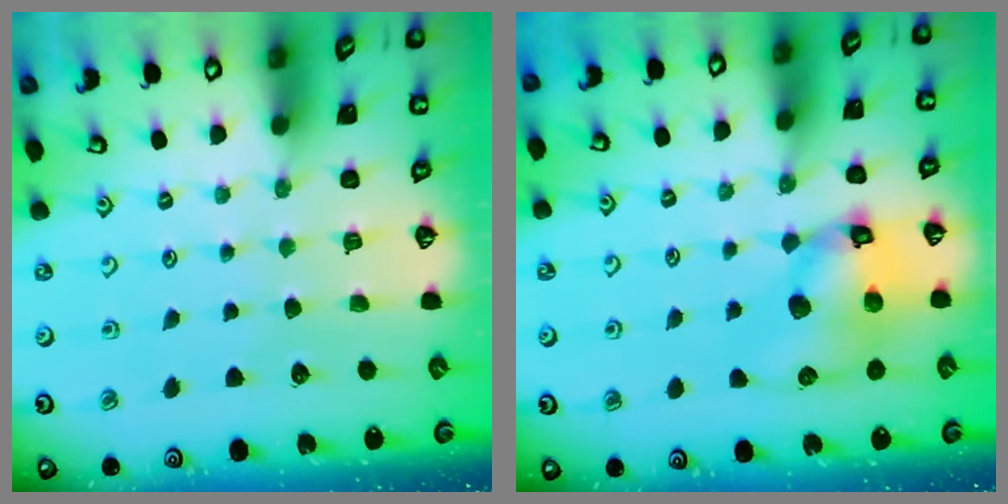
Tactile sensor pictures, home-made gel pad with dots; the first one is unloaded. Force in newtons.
{"total": 12.9, "press": 12.8, "slide": 1.7}